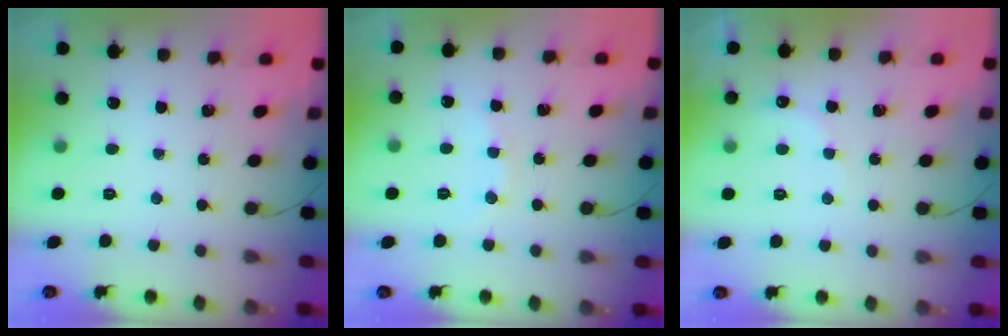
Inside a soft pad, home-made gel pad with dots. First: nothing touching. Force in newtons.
{"total": 6.0, "press": 5.8, "slide": 1.2}
{"total": 7.5, "press": 7.3, "slide": 1.6}